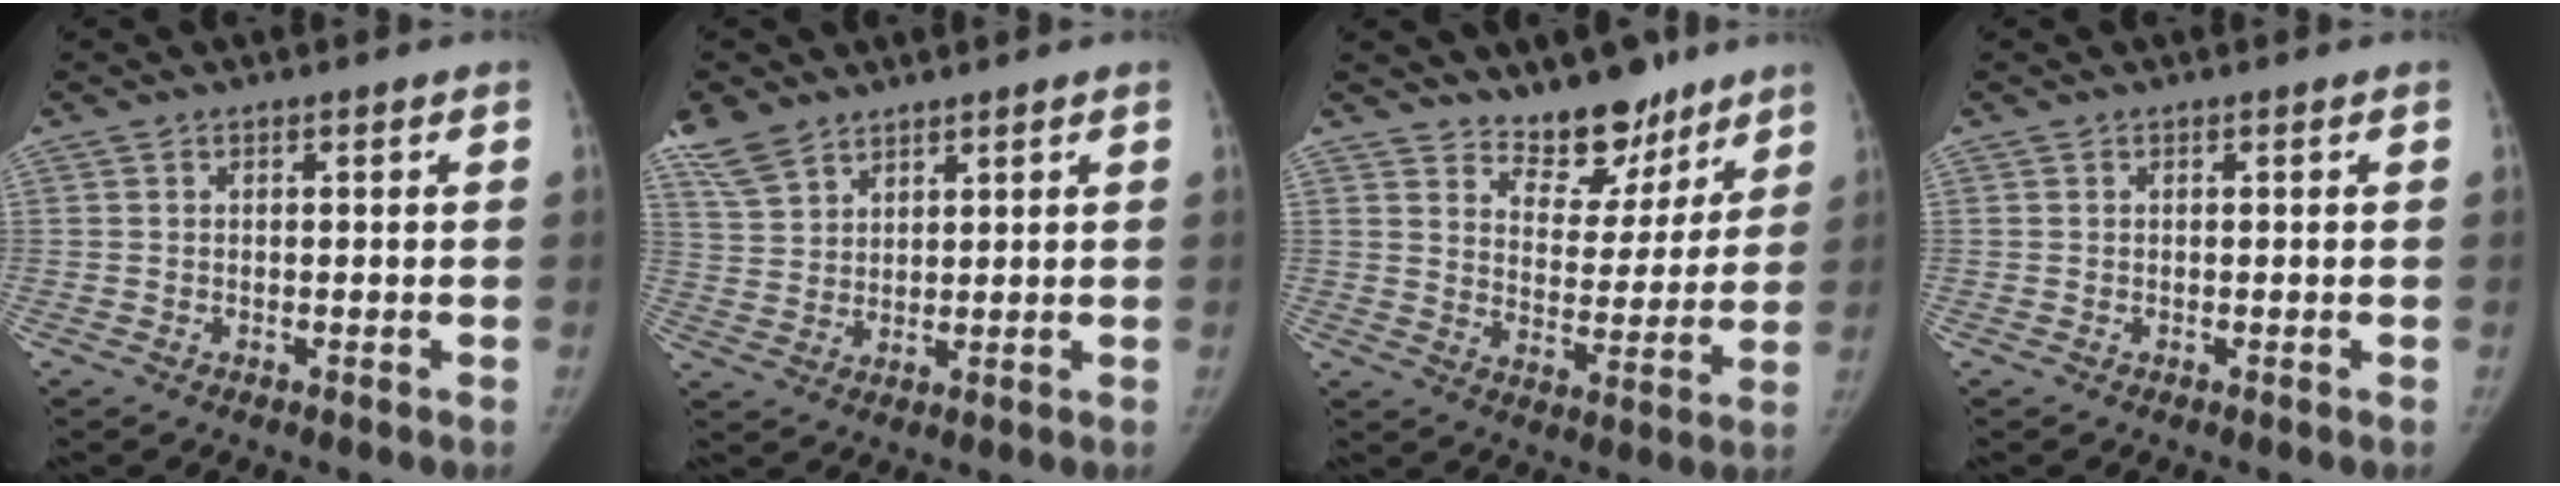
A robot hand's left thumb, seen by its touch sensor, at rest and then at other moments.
{"total": 6.8, "force": [5.3, 3.5, 2.4], "torque": [-0.041, -0.014, 0.115]}
{"total": 11.1, "force": [9.1, 5.2, 3.6], "torque": [-0.010, -0.067, 0.149]}
{"total": 0.0}